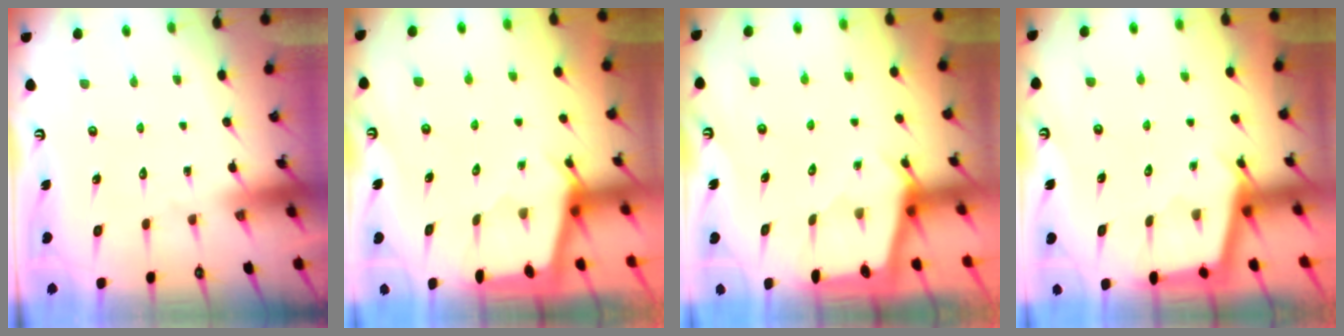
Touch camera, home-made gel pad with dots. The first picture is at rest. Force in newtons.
{"total": 2.3, "press": 2.3, "slide": 0.3}
{"total": 2.2, "press": 2.1, "slide": 0.3}
{"total": 2.5, "press": 2.5, "slide": 0.1}